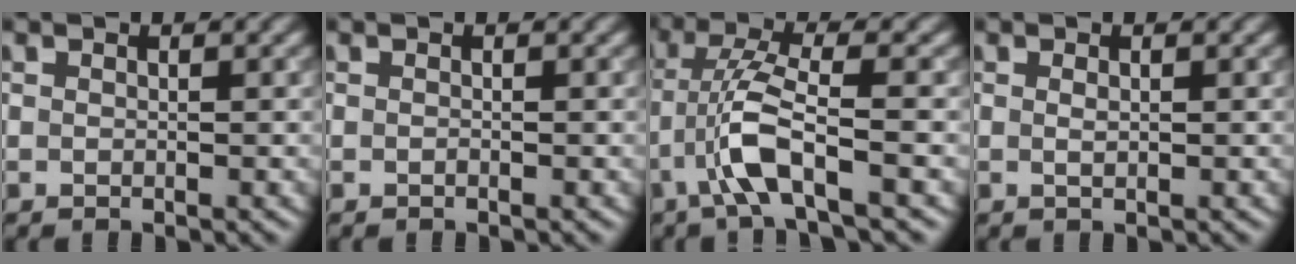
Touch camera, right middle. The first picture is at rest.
{"total": 0.0}
{"total": 4.8, "force": [-2.1, 0.7, 4.2], "torque": [-0.086, 0.010, -0.047]}
{"total": 0.6, "force": [0.1, 0.2, 0.6], "torque": [-0.012, 0.000, 0.002]}